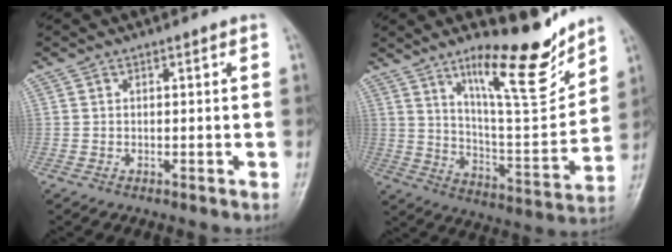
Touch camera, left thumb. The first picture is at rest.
{"total": 17.6, "force": [12.3, 4.2, 11.8], "torque": [-0.149, -0.091, 0.209]}